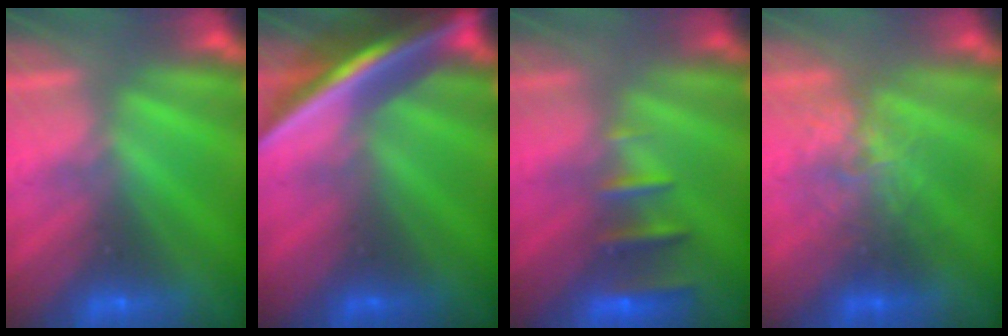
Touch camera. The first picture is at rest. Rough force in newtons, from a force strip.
{"total": 5.5}
{"total": 2.4}
{"total": 2.4}